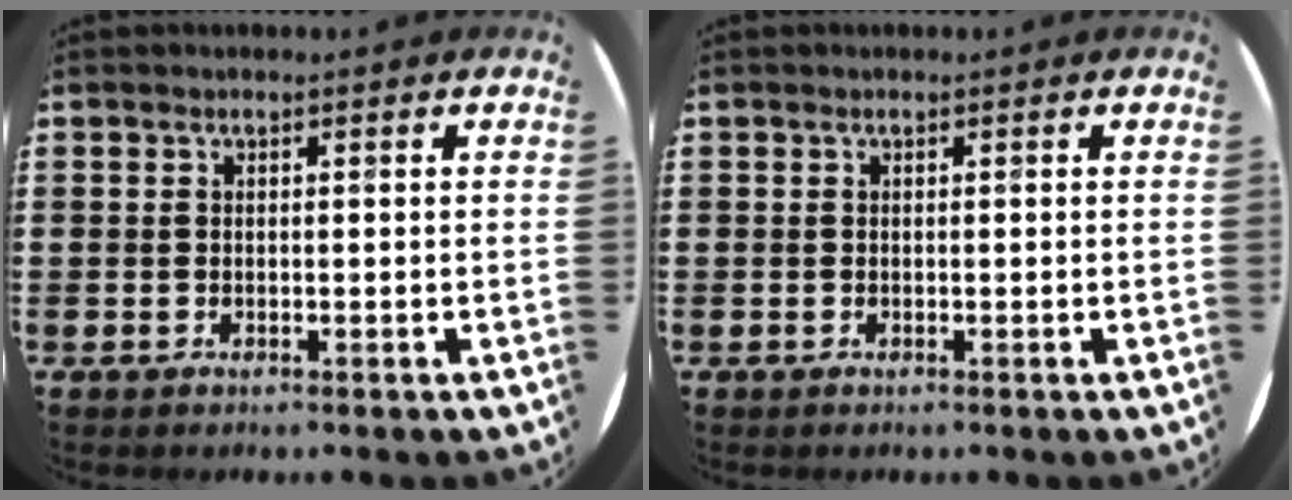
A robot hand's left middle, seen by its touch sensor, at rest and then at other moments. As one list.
[{"total": 0.0}]